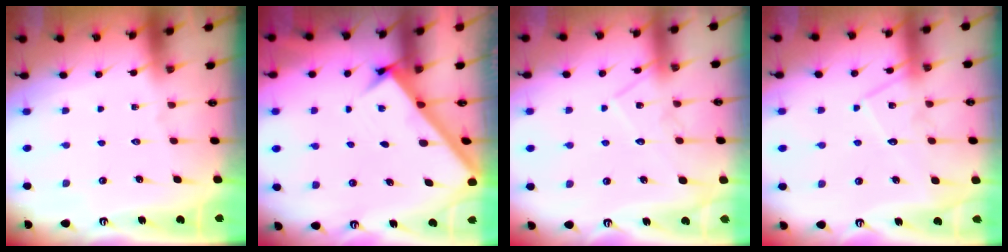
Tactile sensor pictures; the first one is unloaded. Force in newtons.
{"total": 2.7, "press": 2.7, "slide": 0.3}
{"total": 10.2, "press": 10.2, "slide": 0.7}
{"total": 11.0, "press": 11.0, "slide": 0.7}